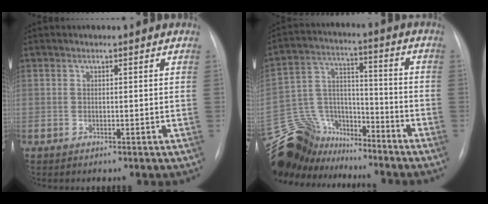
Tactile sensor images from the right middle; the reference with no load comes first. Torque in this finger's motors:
{"motor_torque": [0.88, -1.26, 0.35, 0.01]}